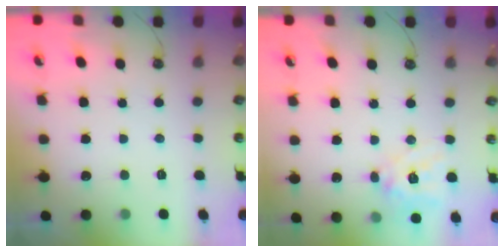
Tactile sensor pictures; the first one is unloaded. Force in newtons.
{"total": 13.1, "press": 13.0, "slide": 1.7}